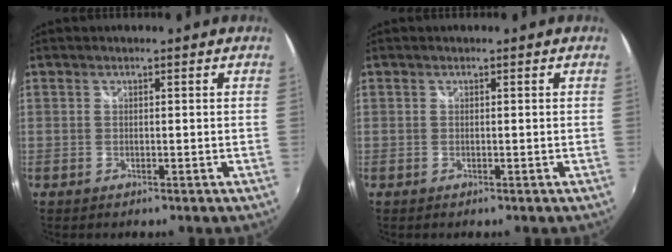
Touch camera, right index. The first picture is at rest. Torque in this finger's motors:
{"motor_torque": [-0.03, -0.01, 0.01, 0.01]}